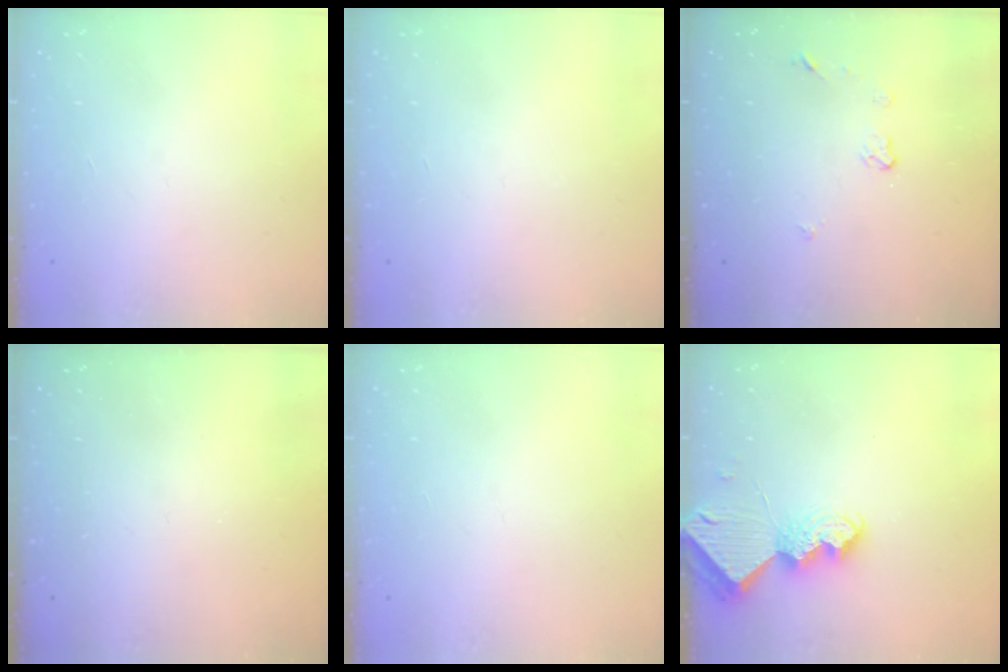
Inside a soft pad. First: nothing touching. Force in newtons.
{"total": 0.0}
{"total": 4.9, "press": 4.9, "slide": 0.0}
{"total": 0.0}
{"total": 0.0}
{"total": 7.9, "press": 7.8, "slide": 0.6}